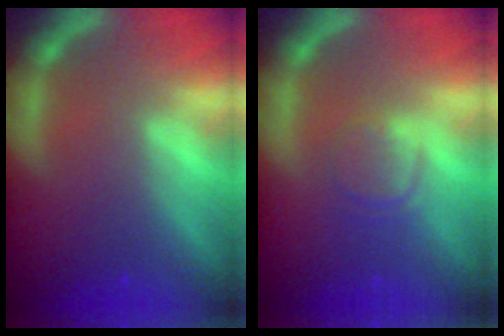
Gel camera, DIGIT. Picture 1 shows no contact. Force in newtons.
{"total": 2.4}